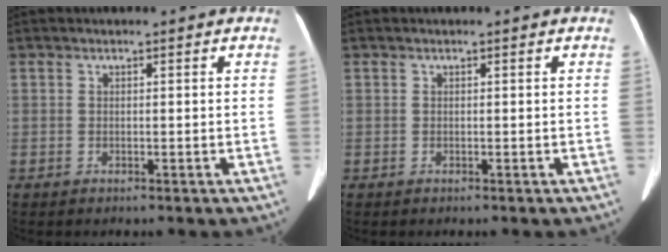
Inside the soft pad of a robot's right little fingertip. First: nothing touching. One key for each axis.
{"total": 0.0}